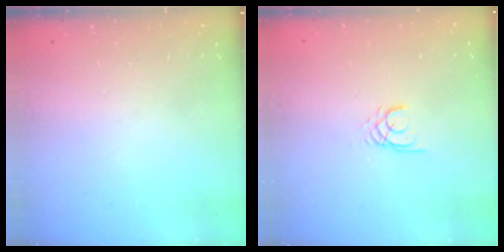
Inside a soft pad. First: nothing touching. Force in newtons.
{"total": 2.2, "press": 2.2, "slide": 0.2}